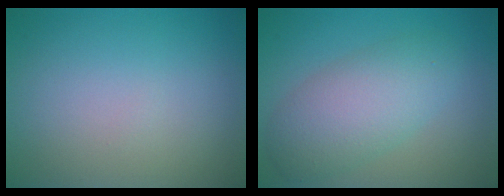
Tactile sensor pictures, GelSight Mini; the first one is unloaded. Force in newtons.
{"total": 5.4, "press": 5.4, "slide": 0.1}